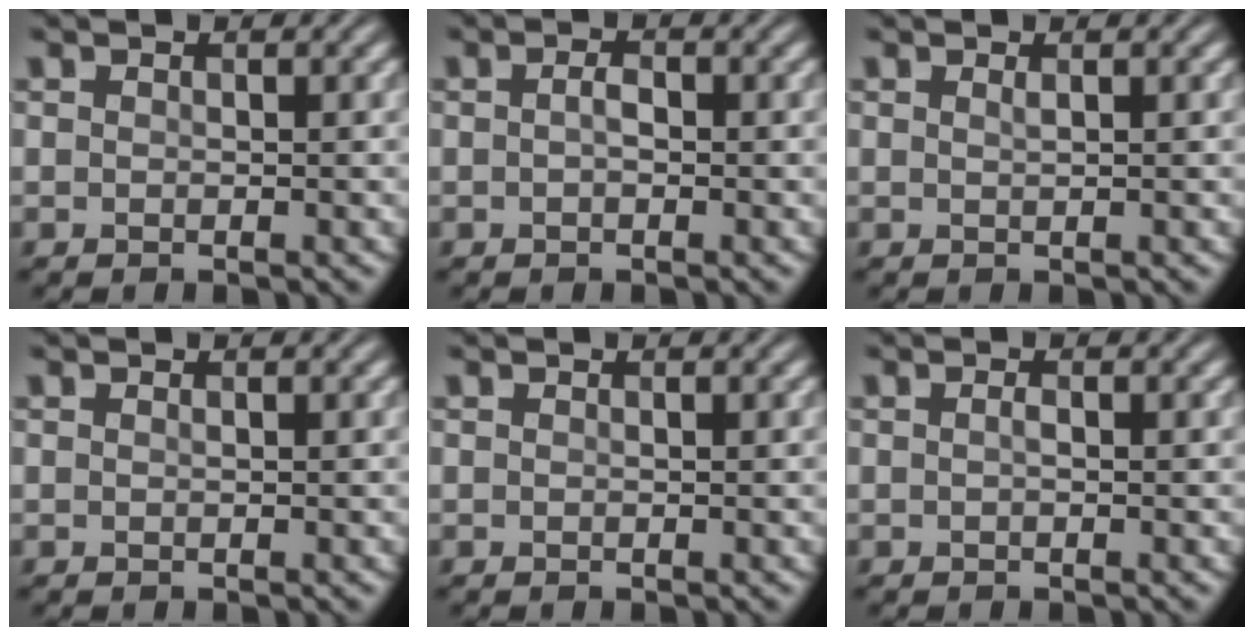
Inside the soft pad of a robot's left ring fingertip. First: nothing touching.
{"total": 1.1, "force": [-0.1, 0.5, 1.0], "torque": [-0.019, -0.001, -0.001]}
{"total": 0.5, "force": [0.3, 0.1, 0.4], "torque": [-0.004, 0.001, 0.005]}
{"total": 0.0}
{"total": 0.0}
{"total": 0.5, "force": [-0.1, 0.2, 0.5], "torque": [-0.012, 0.000, -0.001]}